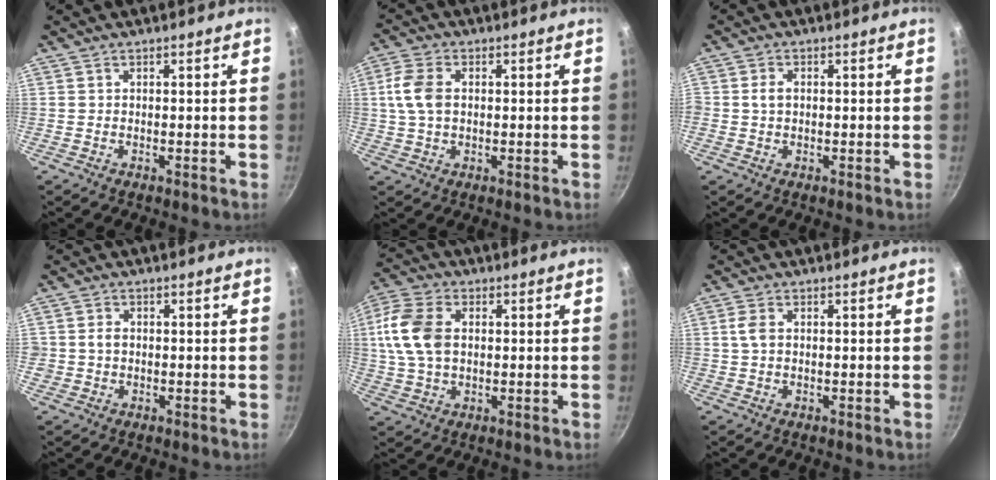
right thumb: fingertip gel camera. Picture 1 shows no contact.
{"total": 6.8, "force": [0.9, 4.4, 5.1], "torque": [-0.103, 0.009, 0.012]}
{"total": 2.2, "force": [0.2, 1.7, 1.5], "torque": [-0.023, 0.006, 0.002]}
{"total": 2.2, "force": [-0.1, 1.9, 1.1], "torque": [-0.009, 0.008, -0.002]}
{"total": 11.8, "force": [1.6, 7.8, 8.7], "torque": [-0.168, 0.013, 0.021]}
{"total": 2.7, "force": [0.4, 1.7, 2.1], "torque": [-0.047, 0.005, 0.005]}